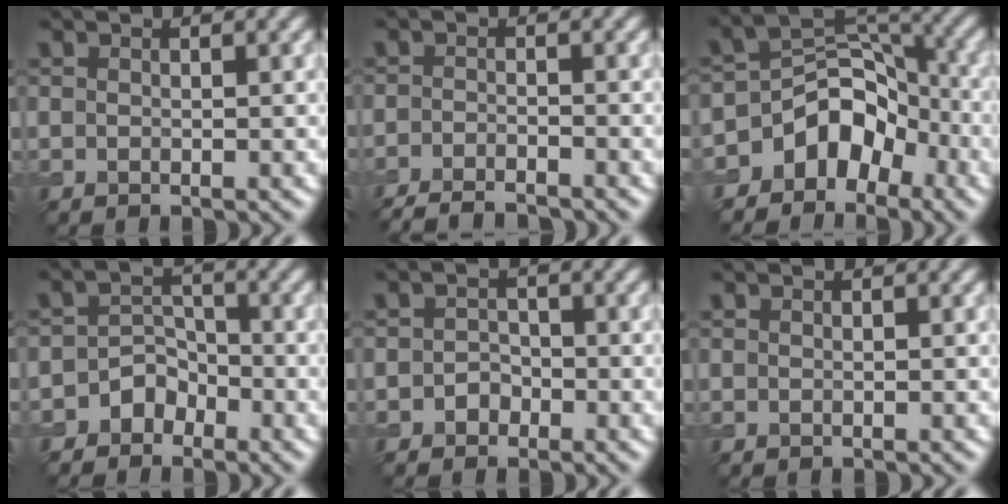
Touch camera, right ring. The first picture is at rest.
{"total": 4.3, "force": [-3.9, 0.7, 1.8], "torque": [-0.034, -0.011, -0.071]}
{"total": 6.5, "force": [-3.9, 4.3, 2.9], "torque": [-0.020, 0.009, -0.073]}
{"total": 2.6, "force": [-1.7, 1.9, 0.6], "torque": [0.005, 0.011, -0.035]}
{"total": 1.4, "force": [-0.8, 1.2, 0.4], "torque": [-0.002, 0.004, -0.015]}
{"total": 0.0}